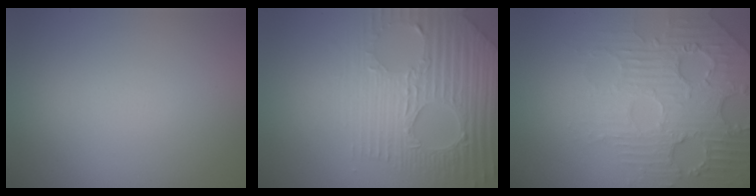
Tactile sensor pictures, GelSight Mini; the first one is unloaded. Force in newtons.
{"total": 7.6, "press": 5.5, "slide": 5.3}
{"total": 6.1, "press": 4.9, "slide": 3.7}